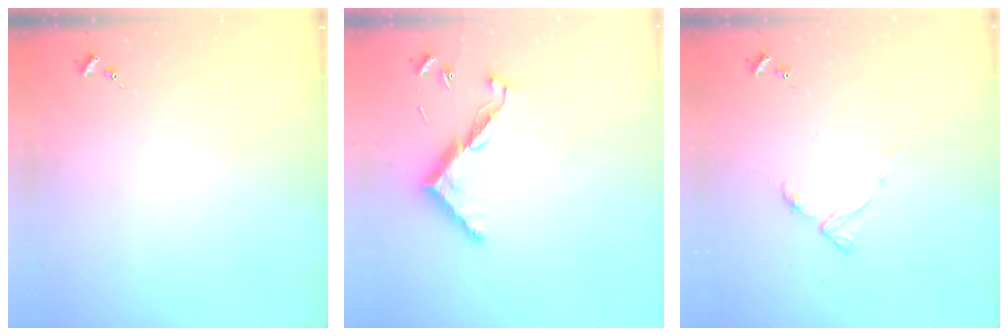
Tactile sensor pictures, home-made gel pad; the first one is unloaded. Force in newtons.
{"total": 10.7, "press": 10.7, "slide": 0.4}
{"total": 4.5, "press": 4.5, "slide": 0.5}